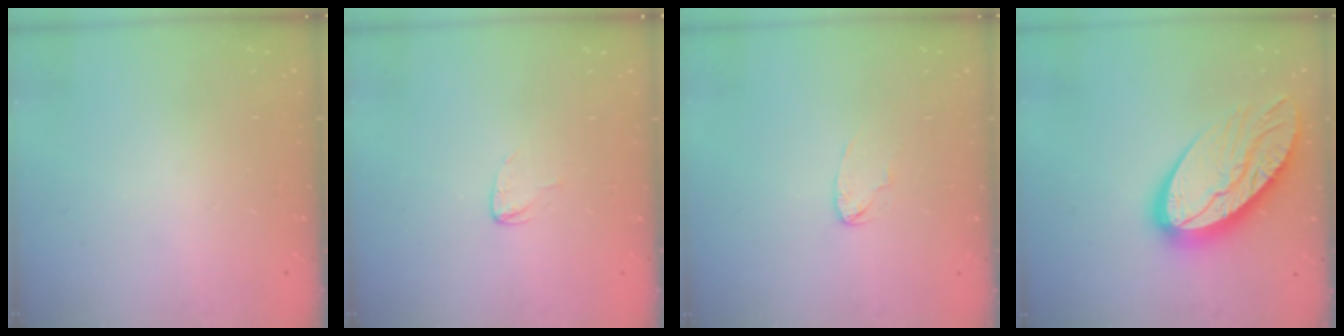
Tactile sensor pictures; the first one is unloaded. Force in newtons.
{"total": 3.4, "press": 3.3, "slide": 0.3}
{"total": 2.5, "press": 2.5, "slide": 0.2}
{"total": 18.9, "press": 18.9, "slide": 1.5}